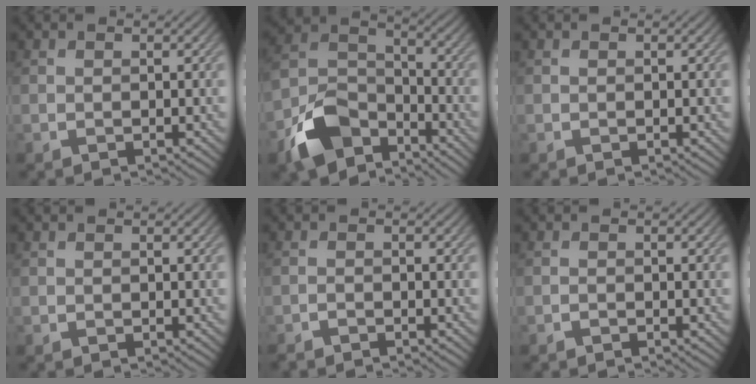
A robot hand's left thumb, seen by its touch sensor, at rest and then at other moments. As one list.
[{"total": 10.5, "force": [-6.9, 5.8, 5.3], "torque": [-0.118, -0.009, -0.151]}, {"total": 0.0}, {"total": 0.0}, {"total": 1.5, "force": [-1.5, -0.1, 0.4], "torque": [-0.010, 0.001, -0.031]}, {"total": 0.6, "force": [-0.5, -0.1, 0.2], "torque": [-0.004, 0.003, -0.013]}]